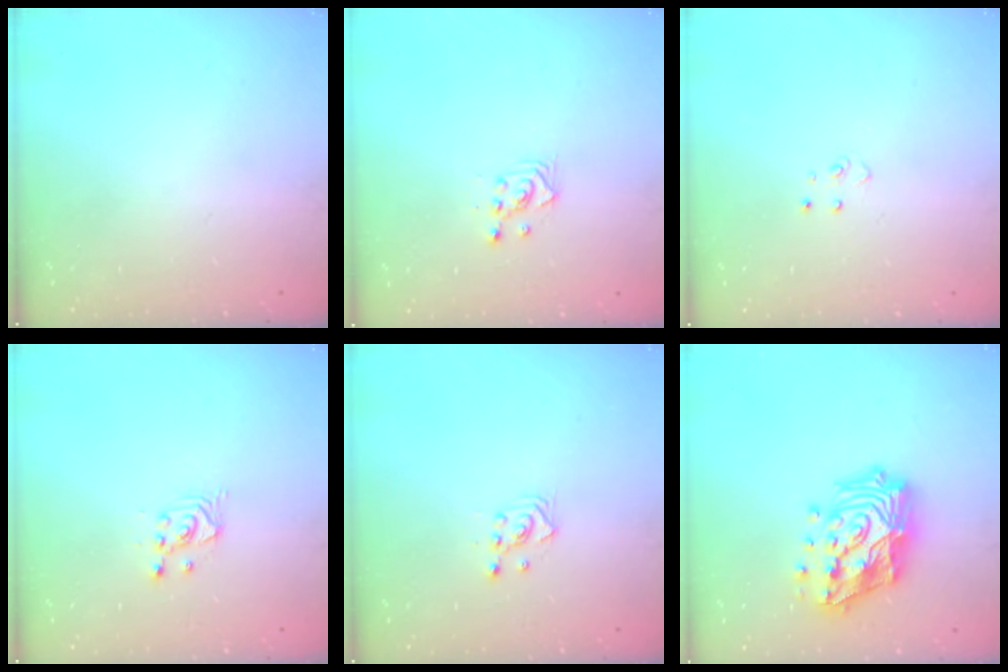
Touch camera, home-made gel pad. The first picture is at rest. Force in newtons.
{"total": 2.3, "press": 2.3, "slide": 0.3}
{"total": 4.0, "press": 3.9, "slide": 0.4}
{"total": 2.4, "press": 2.3, "slide": 0.2}
{"total": 2.5, "press": 2.5, "slide": 0.3}
{"total": 25.6, "press": 25.5, "slide": 2.2}